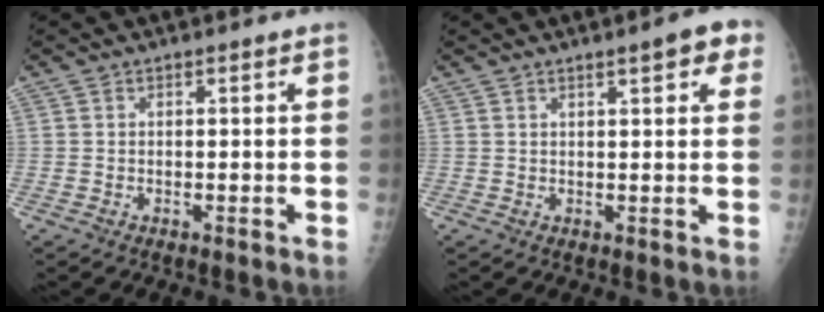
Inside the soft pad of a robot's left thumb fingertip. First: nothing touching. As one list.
[{"total": 5.1, "force": [2.7, 1.3, 4.2], "torque": [-0.040, -0.002, 0.029]}]